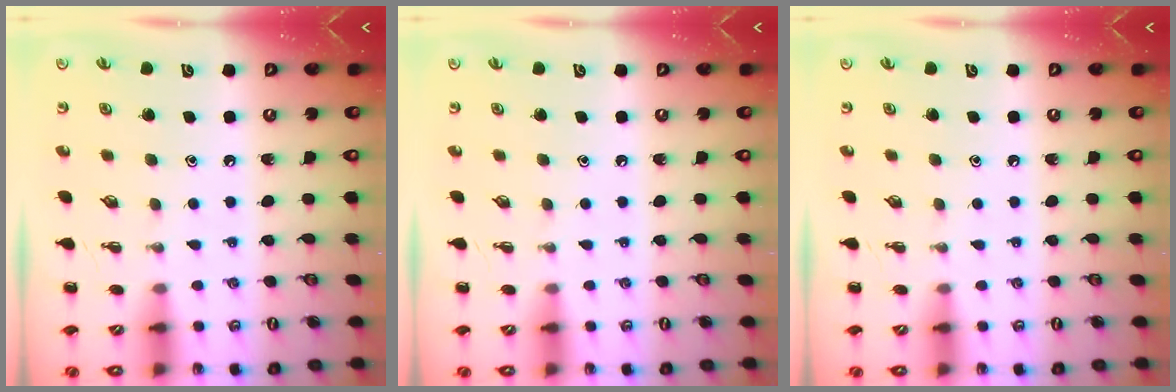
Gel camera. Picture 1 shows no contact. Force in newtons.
{"total": 0.0}
{"total": 0.0}